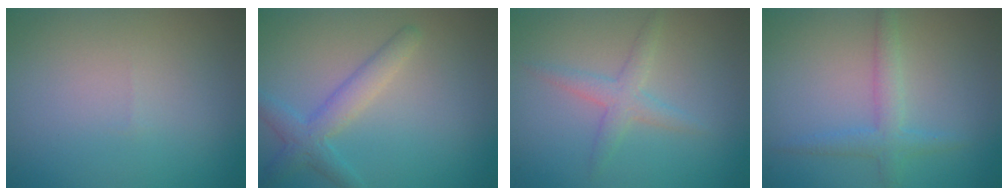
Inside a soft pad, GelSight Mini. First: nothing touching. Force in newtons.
{"total": 1.9, "press": 1.9, "slide": 0.2}
{"total": 2.1, "press": 2.1, "slide": 0.0}
{"total": 2.3, "press": 2.3, "slide": 0.1}